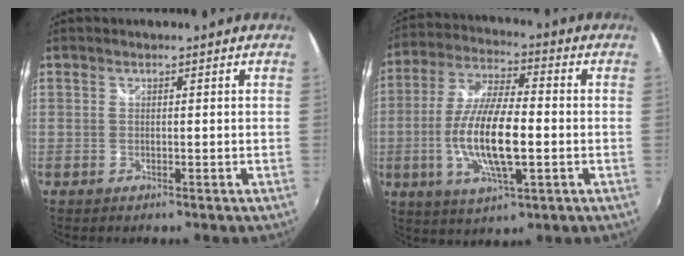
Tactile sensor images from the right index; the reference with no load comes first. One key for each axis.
{"total": 14.6, "fx": -2.9, "fy": 4.2, "fz": 13.7, "tx": -0.277, "ty": -0.006, "tz": -0.053}